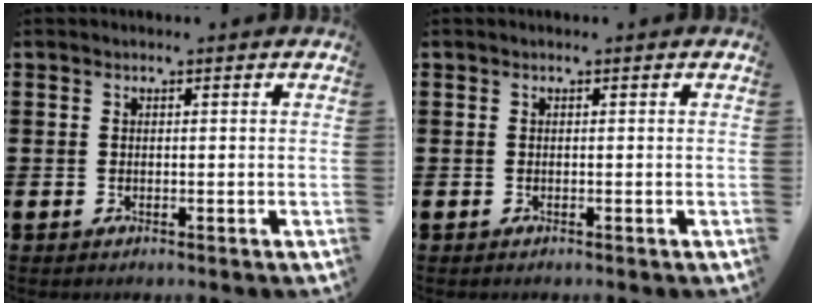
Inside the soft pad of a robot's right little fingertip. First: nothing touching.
{"total": 0.0}